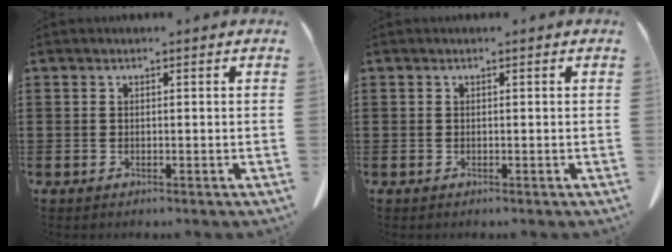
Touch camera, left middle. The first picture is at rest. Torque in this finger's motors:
{"motor_torque": [-0.59, -0.77, 0.06, 0.01]}